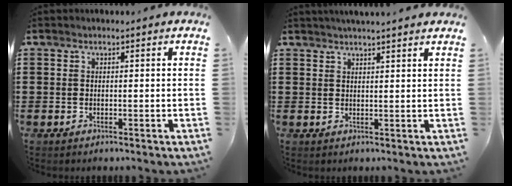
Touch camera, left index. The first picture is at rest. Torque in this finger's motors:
{"motor_torque": [1.13, -1.00, 0.23, 0.10]}